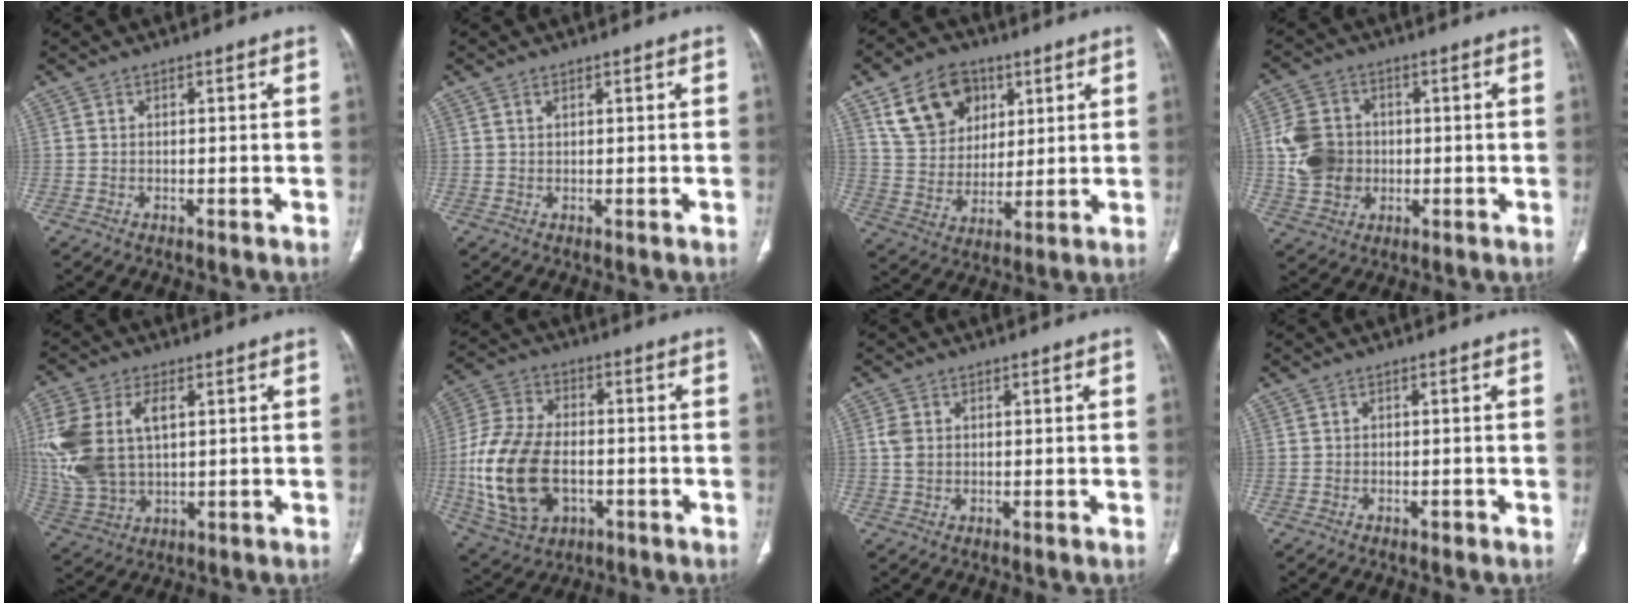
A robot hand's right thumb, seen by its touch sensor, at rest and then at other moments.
{"total": 0.6, "force": [0.4, 0.2, 0.3], "torque": [-0.006, 0.000, 0.009]}
{"total": 14.5, "force": [6.8, 10.8, 6.8], "torque": [-0.087, -0.015, 0.129]}
{"total": 10.1, "force": [-0.2, 8.7, 5.1], "torque": [-0.081, 0.009, -0.001]}
{"total": 16.6, "force": [3.1, 10.0, 12.8], "torque": [-0.293, 0.004, 0.069]}
{"total": 18.8, "force": [-3.2, 12.2, 14.0], "torque": [-0.282, 0.009, -0.047]}
{"total": 2.5, "force": [0.4, 2.0, 1.6], "torque": [-0.031, 0.002, 0.011]}
{"total": 0.7, "force": [-0.5, 0.4, 0.2], "torque": [-0.001, 0.000, -0.011]}